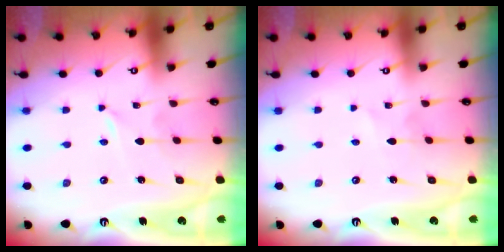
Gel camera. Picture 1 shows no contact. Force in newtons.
{"total": 1.7, "press": 1.7, "slide": 0.2}